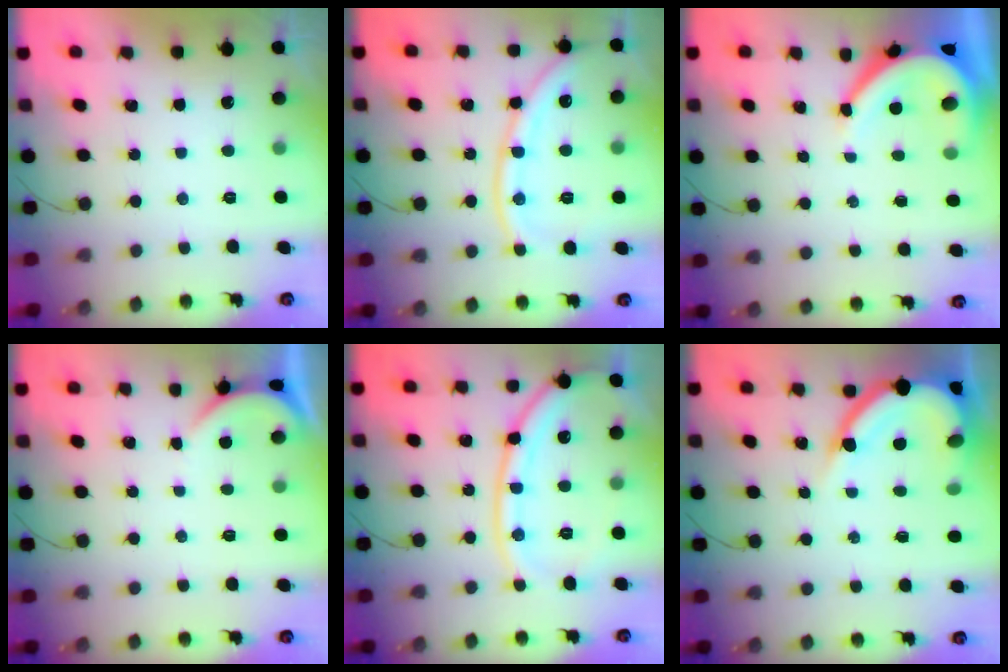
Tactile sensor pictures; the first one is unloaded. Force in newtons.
{"total": 13.0, "press": 12.9, "slide": 1.7}
{"total": 9.9, "press": 9.8, "slide": 1.1}
{"total": 1.6, "press": 1.6, "slide": 0.2}
{"total": 16.1, "press": 16.0, "slide": 1.9}
{"total": 11.6, "press": 11.6, "slide": 1.0}